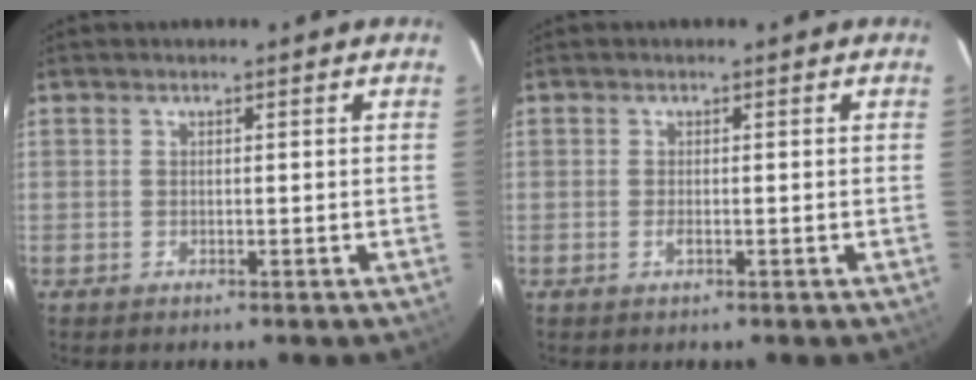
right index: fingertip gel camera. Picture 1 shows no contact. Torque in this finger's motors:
{"motor_torque": [0.31, -0.08, 0.11, 0.02]}